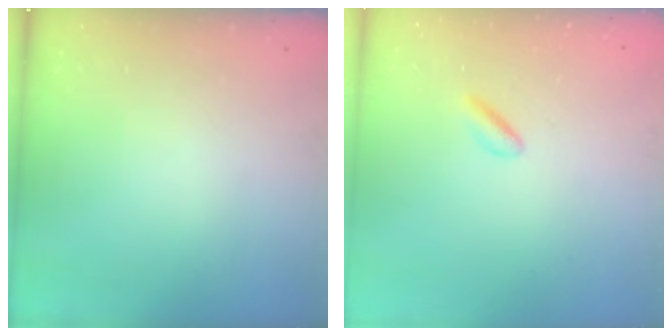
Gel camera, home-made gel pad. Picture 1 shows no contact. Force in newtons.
{"total": 1.8, "press": 1.6, "slide": 0.9}